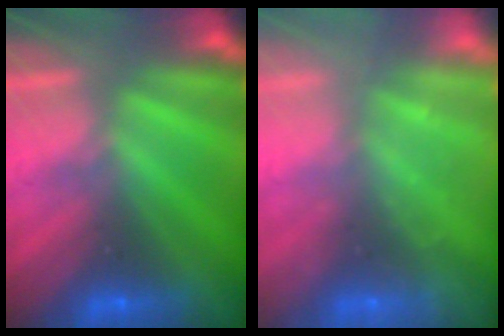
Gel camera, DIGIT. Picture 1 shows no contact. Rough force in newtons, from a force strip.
{"total": 2.3}